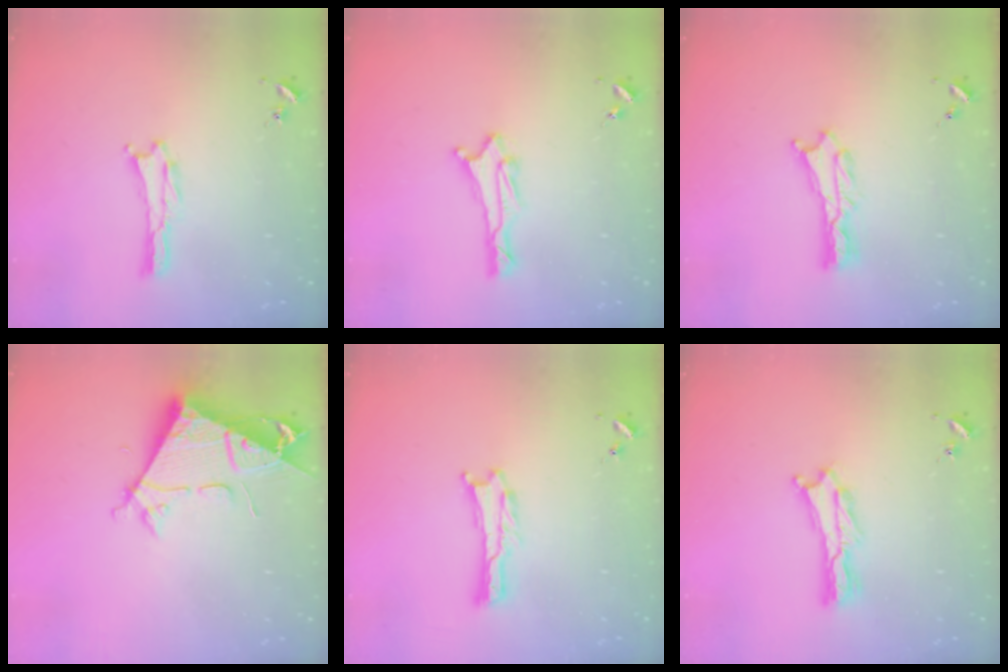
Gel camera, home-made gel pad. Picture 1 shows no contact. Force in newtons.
{"total": 2.0, "press": 1.8, "slide": 0.8}
{"total": 1.3, "press": 1.3, "slide": 0.1}
{"total": 7.6, "press": 7.5, "slide": 0.9}
{"total": 0.0}
{"total": 1.2, "press": 1.1, "slide": 0.3}